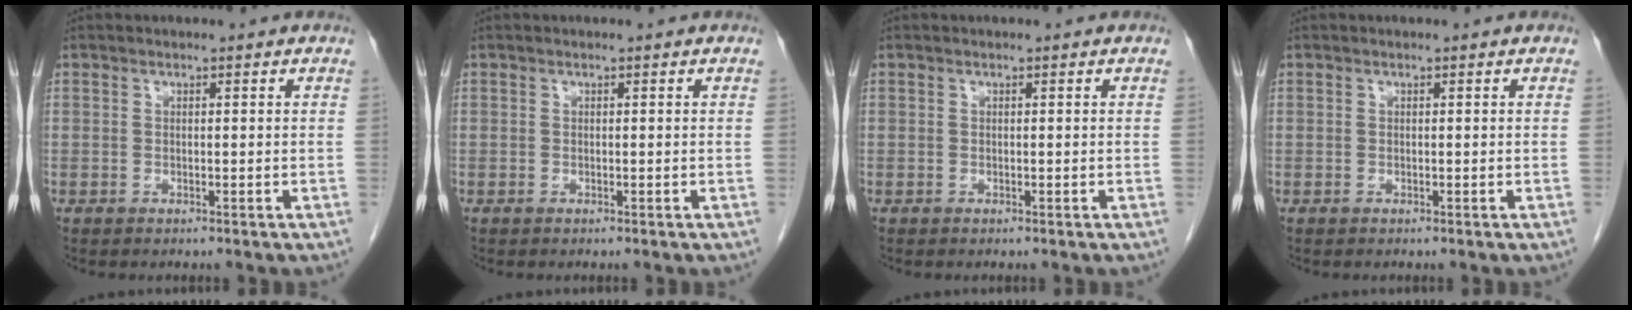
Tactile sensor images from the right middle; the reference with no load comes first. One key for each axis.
{"total": 0.0}
{"total": 0.0}
{"total": 0.0}